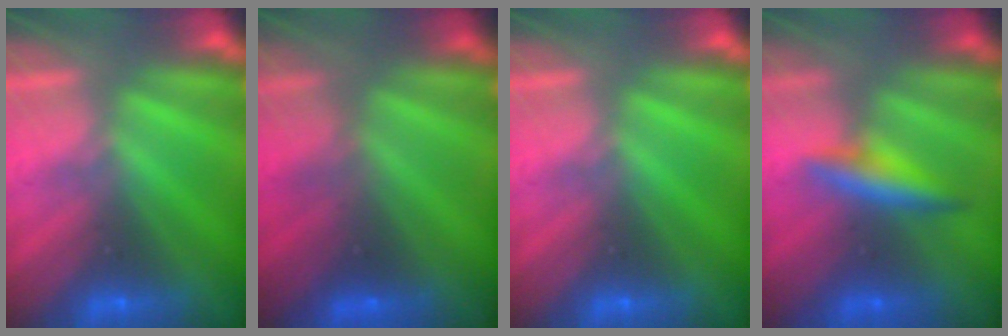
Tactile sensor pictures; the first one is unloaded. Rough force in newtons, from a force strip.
{"total": 2.6}
{"total": 0.0}
{"total": 2.1}